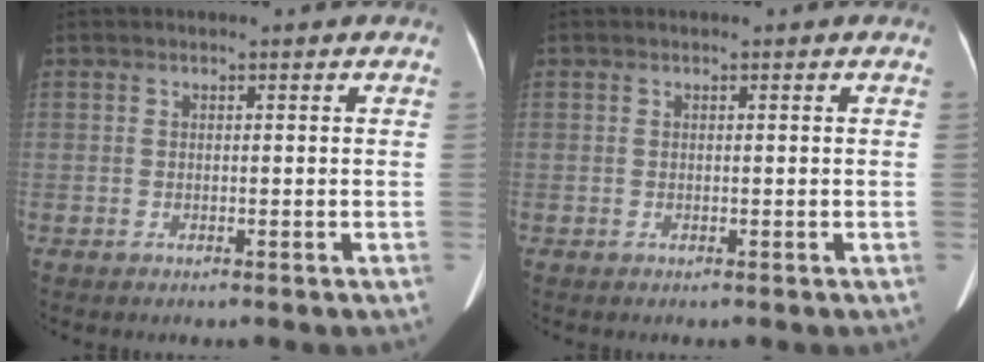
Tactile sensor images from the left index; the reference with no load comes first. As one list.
[{"total": 0.0}]